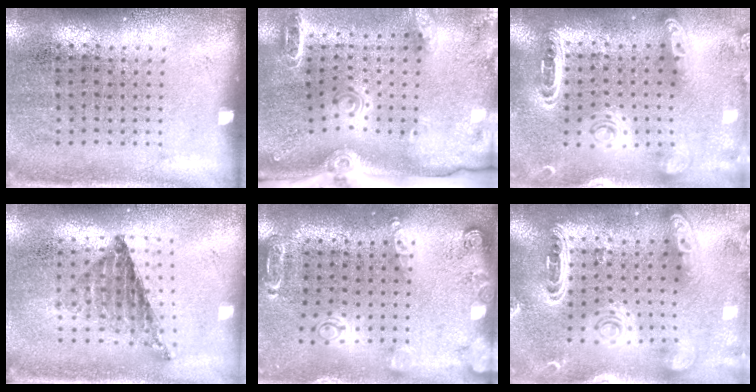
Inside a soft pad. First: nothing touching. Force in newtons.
{"total": 2.6, "press": 1.9, "slide": 1.7}
{"total": 1.7, "press": 1.7, "slide": 0.3}
{"total": 0.8, "press": 0.8, "slide": 0.1}
{"total": 1.5, "press": 1.5, "slide": 0.1}
{"total": 2.5, "press": 2.3, "slide": 1.2}